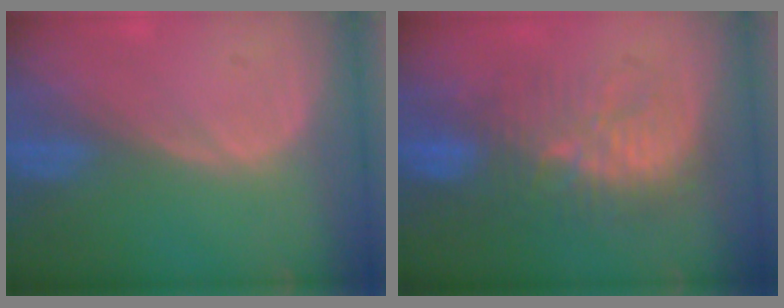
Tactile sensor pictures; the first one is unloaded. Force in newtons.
{"total": 9.2, "press": 9.0, "slide": 2.0}